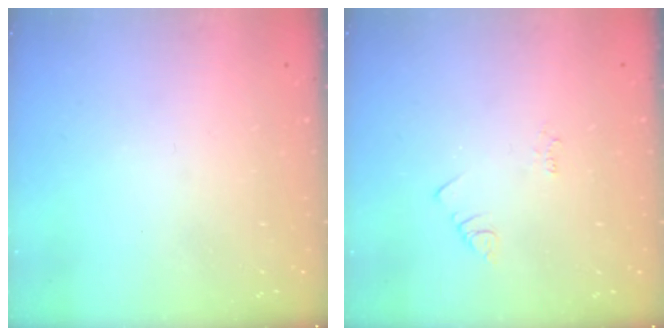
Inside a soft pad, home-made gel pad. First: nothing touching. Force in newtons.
{"total": 2.2, "press": 2.1, "slide": 0.4}